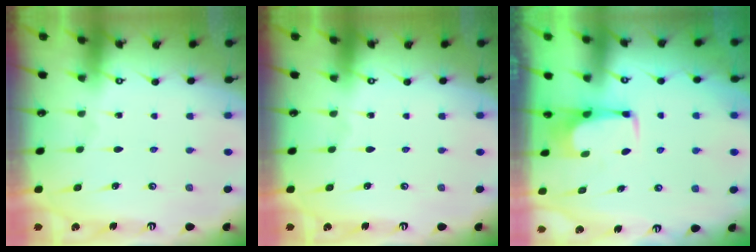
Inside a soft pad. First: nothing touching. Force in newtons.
{"total": 0.0}
{"total": 4.0, "press": 4.0, "slide": 0.3}